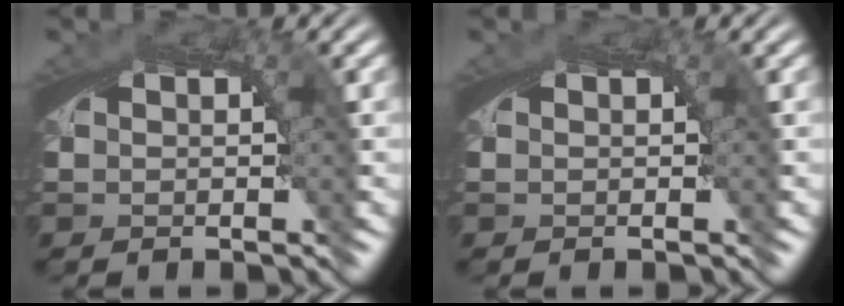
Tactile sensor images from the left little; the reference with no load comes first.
{"total": 0.0}